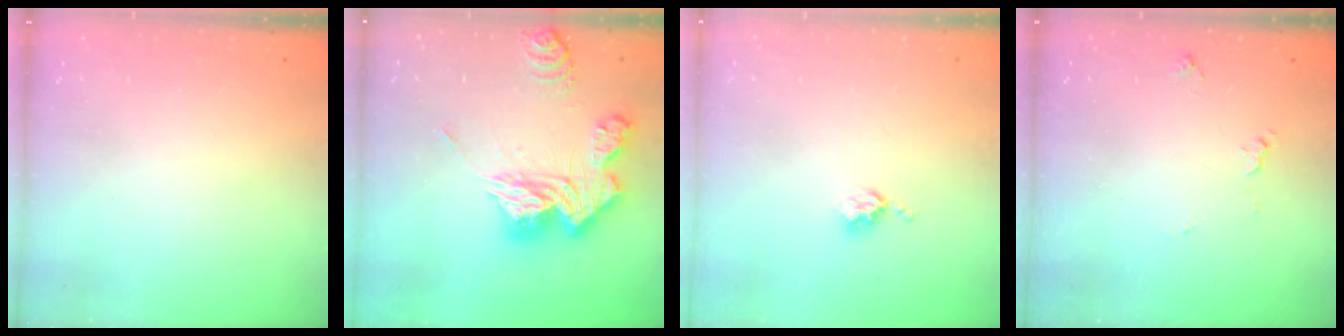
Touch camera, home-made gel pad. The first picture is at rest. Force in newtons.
{"total": 20.4, "press": 20.3, "slide": 1.9}
{"total": 3.5, "press": 3.5, "slide": 0.4}
{"total": 5.4, "press": 5.4, "slide": 0.6}